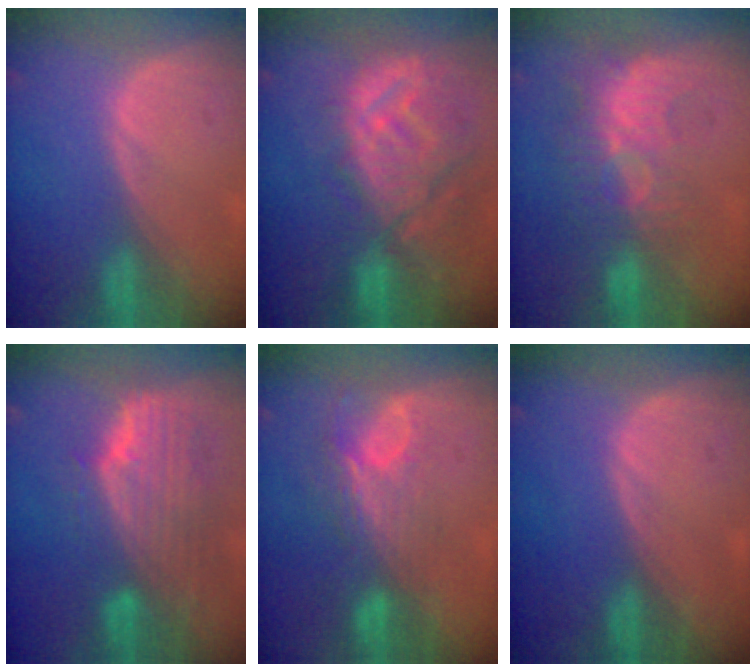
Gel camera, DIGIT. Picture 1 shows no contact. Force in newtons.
{"total": 12.6, "press": 11.1, "slide": 5.9}
{"total": 9.6, "press": 8.5, "slide": 4.4}
{"total": 9.9, "press": 8.8, "slide": 4.5}
{"total": 7.8, "press": 6.9, "slide": 3.8}
{"total": 0.0}